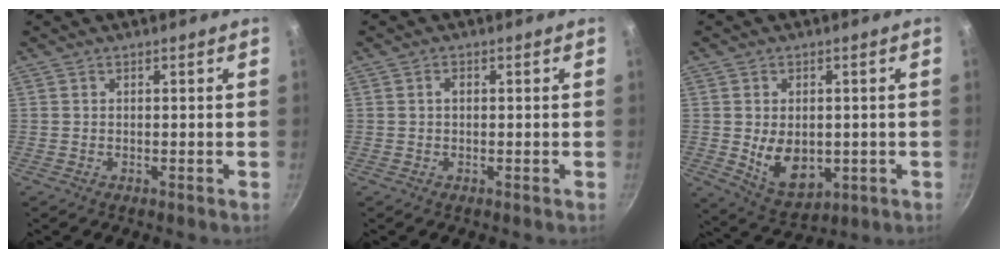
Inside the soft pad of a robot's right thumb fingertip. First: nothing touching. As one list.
[{"total": 1.1, "force": [0.1, 0.7, 0.8], "torque": [-0.012, 0.006, 0.000]}, {"total": 9.6, "force": [-0.7, 6.6, 6.9], "torque": [-0.091, -0.014, 0.010]}]